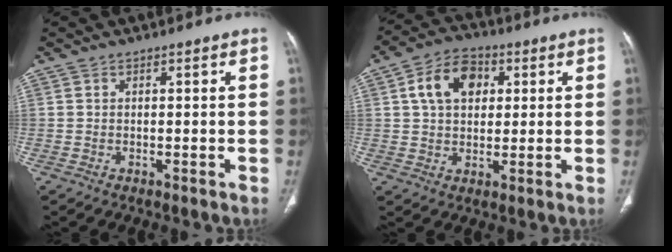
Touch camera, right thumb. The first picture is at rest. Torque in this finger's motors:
{"motor_torque": [0.57, 1.81, 0.54, -0.21, 0.03]}